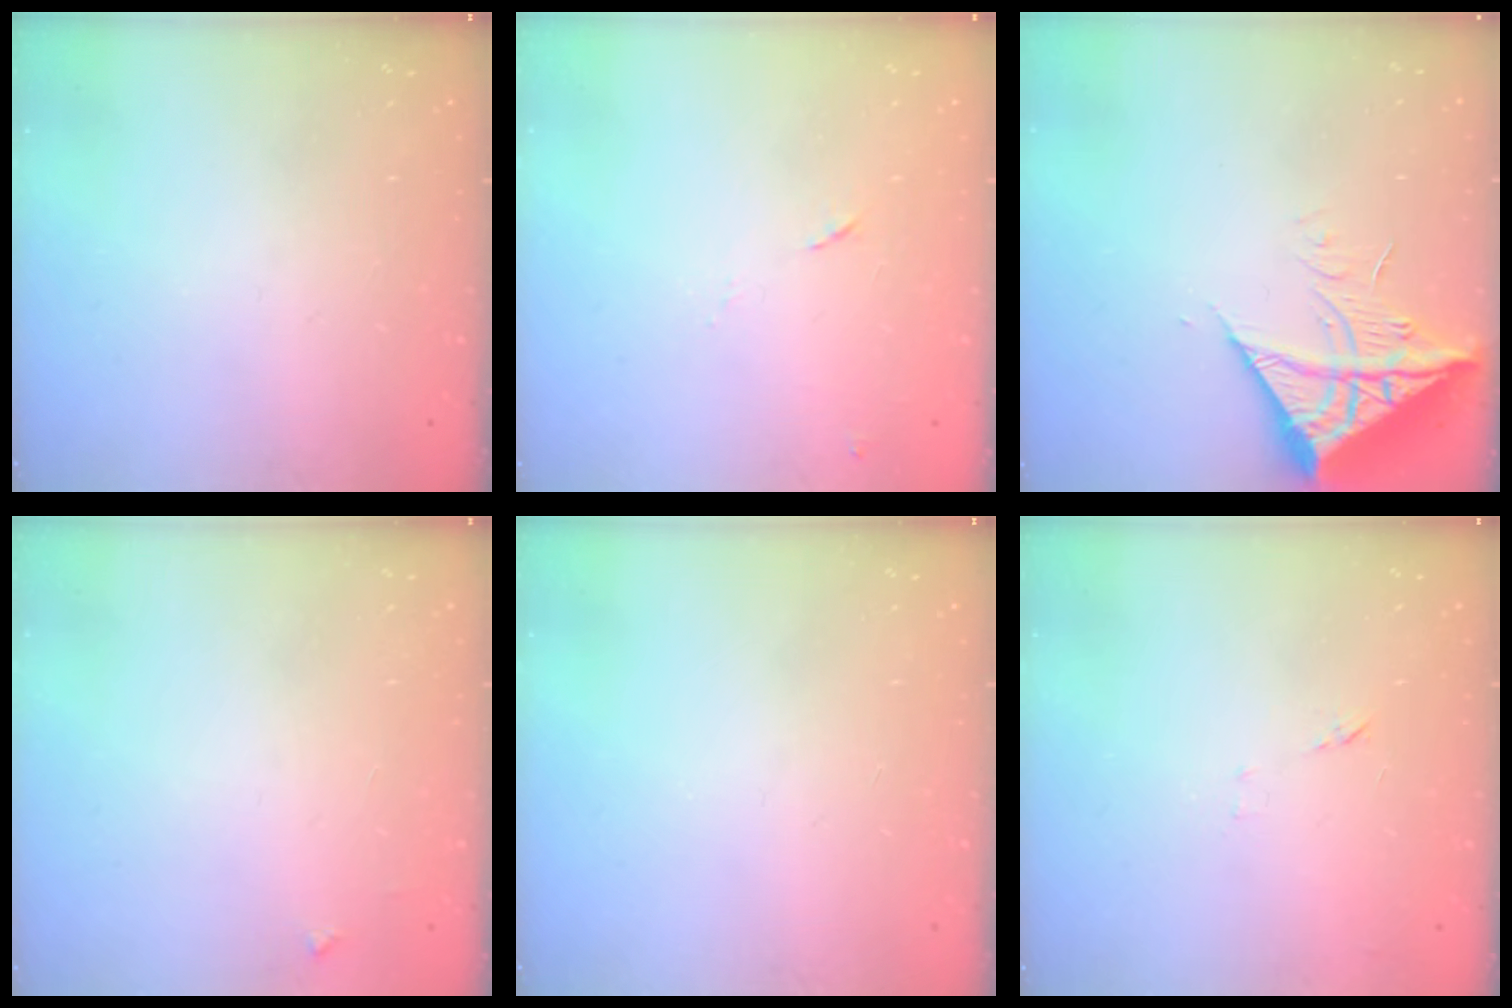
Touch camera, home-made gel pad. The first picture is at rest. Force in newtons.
{"total": 7.4, "press": 7.4, "slide": 0.7}
{"total": 11.9, "press": 11.8, "slide": 1.4}
{"total": 3.3, "press": 3.3, "slide": 0.4}
{"total": 0.0}
{"total": 6.0, "press": 6.0, "slide": 0.5}